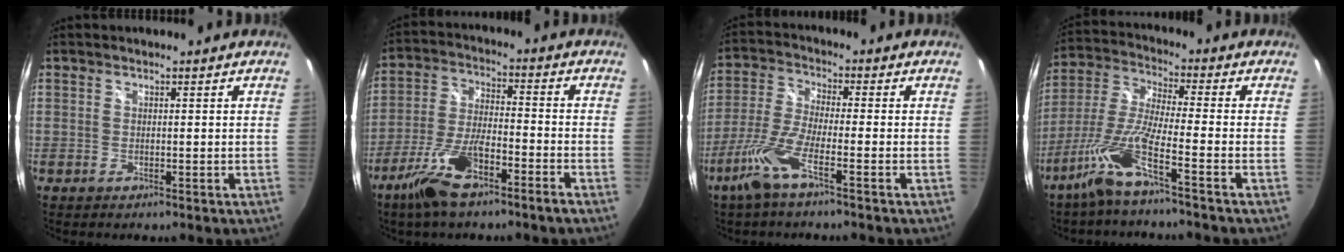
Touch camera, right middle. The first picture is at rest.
{"total": 11.4, "force": [-7.6, 2.3, 8.2], "torque": [-0.180, -0.010, -0.144]}
{"total": 8.4, "force": [-4.8, 0.8, 6.8], "torque": [-0.156, -0.007, -0.098]}
{"total": 9.7, "force": [-6.0, -0.1, 7.6], "torque": [-0.166, -0.003, -0.118]}